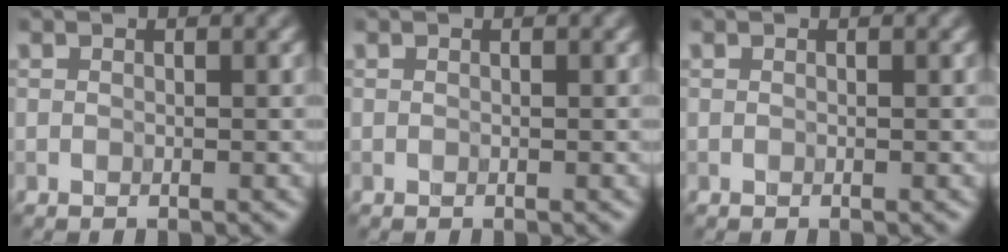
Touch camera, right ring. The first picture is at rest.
{"total": 0.0}
{"total": 0.0}